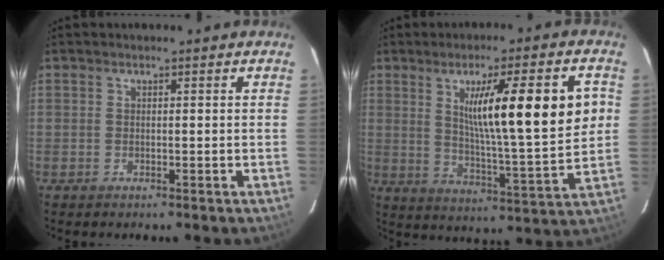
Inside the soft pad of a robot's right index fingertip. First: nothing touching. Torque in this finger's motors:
{"motor_torque": [1.29, 0.85, 0.43, 0.21]}